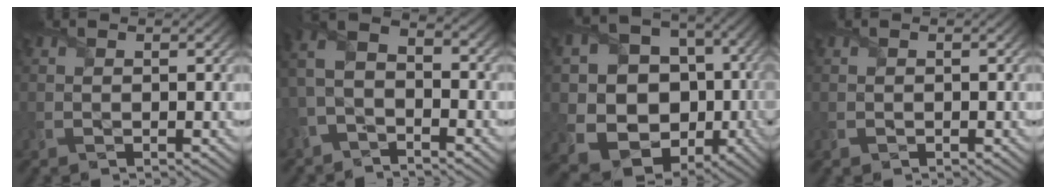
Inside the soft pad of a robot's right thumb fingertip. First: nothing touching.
{"total": 6.0, "force": [-2.2, 3.4, 4.5], "torque": [-0.104, 0.007, -0.059]}
{"total": 16.4, "force": [-2.0, 14.3, 7.8], "torque": [-0.180, -0.041, -0.022]}
{"total": 0.0}